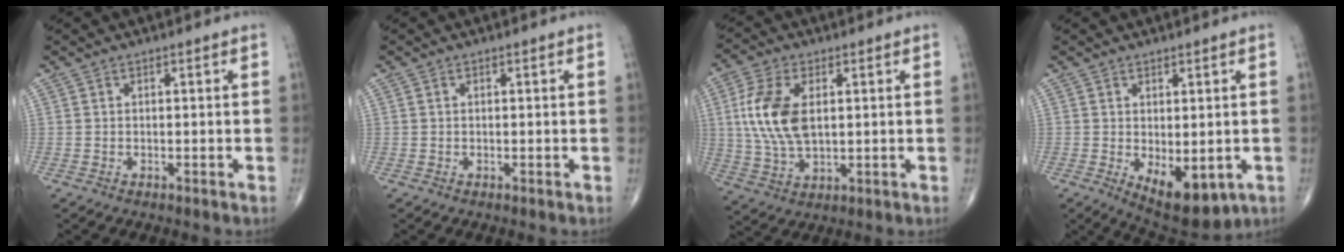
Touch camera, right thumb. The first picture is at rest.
{"total": 0.0}
{"total": 12.0, "force": [2.0, 6.6, 9.9], "torque": [-0.204, -0.007, 0.040]}
{"total": 9.8, "force": [-2.6, 4.8, 8.1], "torque": [-0.100, -0.013, -0.022]}